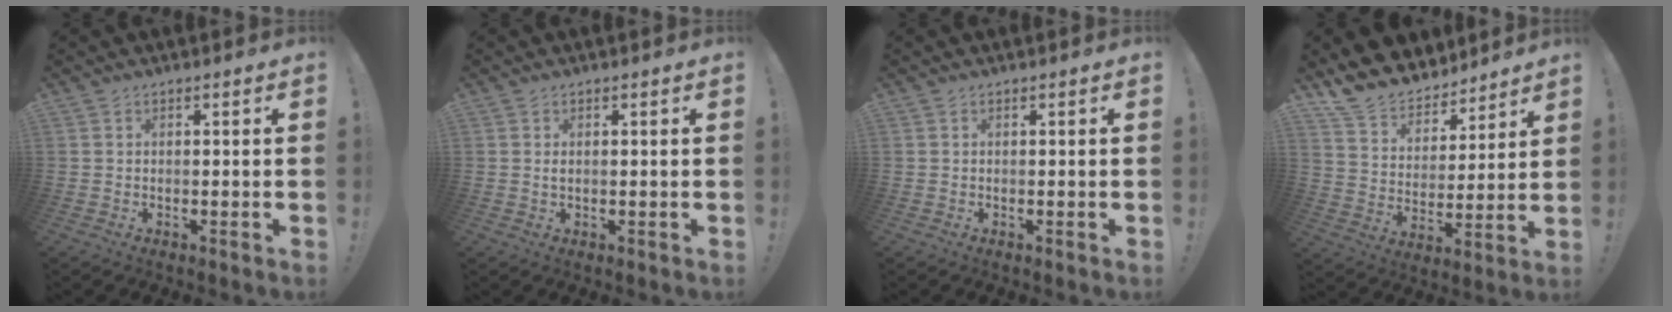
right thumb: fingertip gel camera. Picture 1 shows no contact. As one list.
[{"total": 0.7, "force": [0.1, 0.2, 0.6], "torque": [-0.014, 0.002, 0.003]}, {"total": 0.0}, {"total": 12.2, "force": [10.8, 5.4, 1.5], "torque": [-0.045, -0.097, 0.205]}]